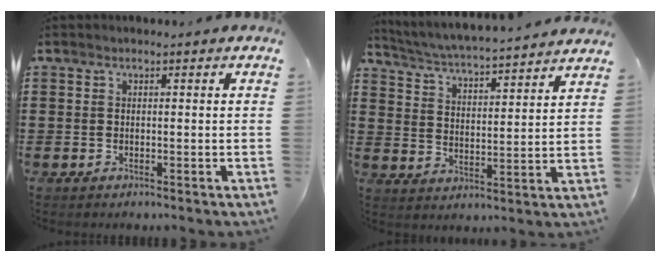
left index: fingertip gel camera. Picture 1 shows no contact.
{"total": 4.3, "force": [4.1, -0.6, 1.0], "torque": [-0.041, -0.038, 0.064]}